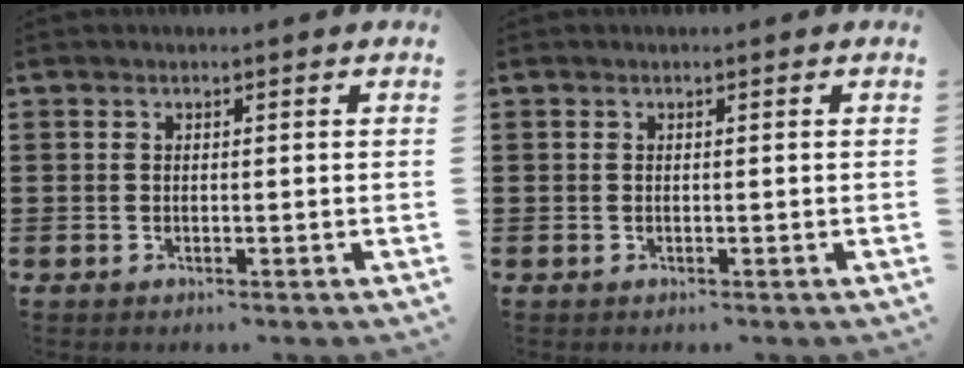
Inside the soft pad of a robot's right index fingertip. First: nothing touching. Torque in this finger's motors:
{"motor_torque": [-0.24, 0.24, 0.00, 0.00]}